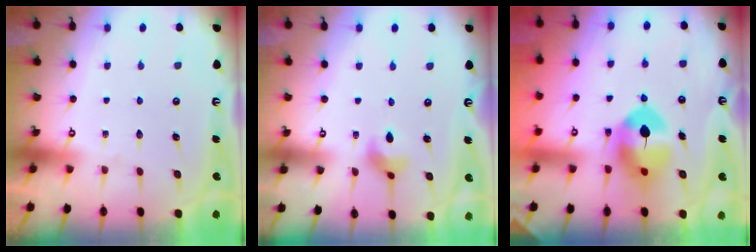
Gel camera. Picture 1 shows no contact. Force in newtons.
{"total": 4.5, "press": 4.4, "slide": 0.6}
{"total": 9.1, "press": 8.9, "slide": 1.6}